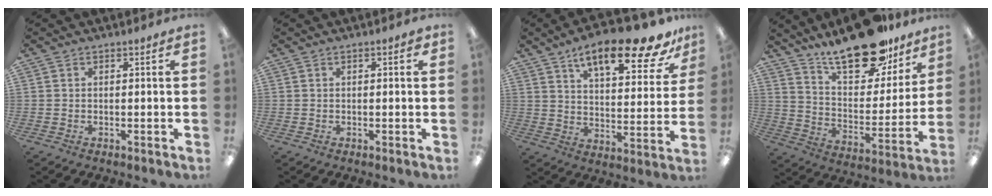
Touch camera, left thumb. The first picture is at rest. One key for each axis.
{"total": 1.6, "fx": 0.5, "fy": 0.5, "fz": 1.4, "tx": -0.020, "ty": 0.001, "tz": 0.006}
{"total": 17.6, "fx": 12.6, "fy": 5.3, "fz": 11.1, "tx": -0.165, "ty": -0.072, "tz": 0.202}
{"total": 23.4, "fx": 18.1, "fy": 9.2, "fz": 11.6, "tx": -0.174, "ty": -0.117, "tz": 0.311}